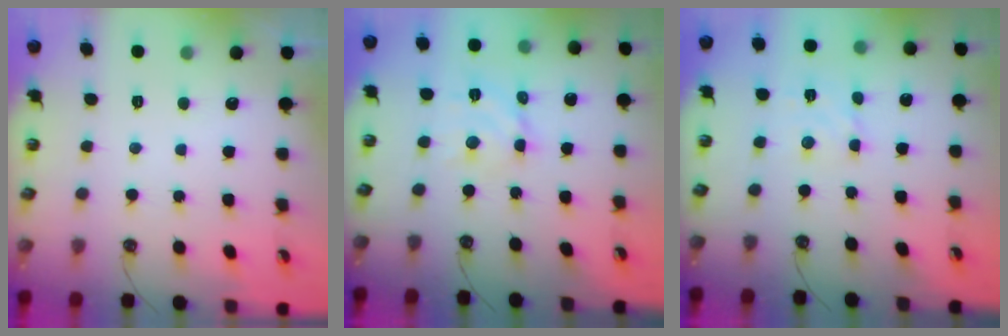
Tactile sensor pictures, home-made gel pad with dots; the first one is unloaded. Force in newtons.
{"total": 8.7, "press": 8.7, "slide": 0.6}
{"total": 3.1, "press": 3.1, "slide": 0.4}